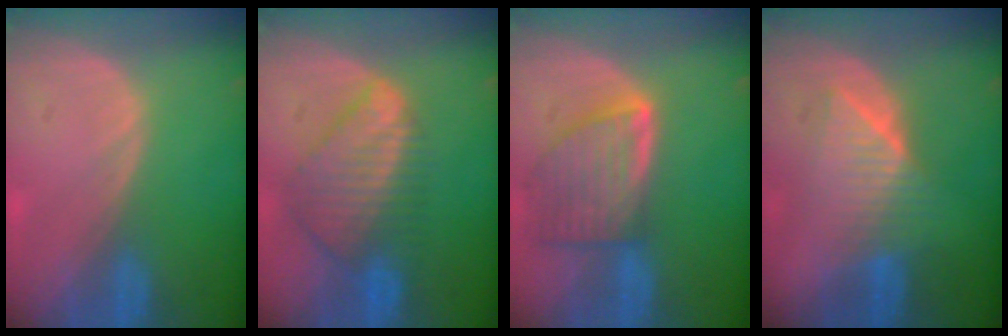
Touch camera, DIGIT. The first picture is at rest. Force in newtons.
{"total": 8.9, "press": 7.7, "slide": 4.6}
{"total": 8.0, "press": 7.2, "slide": 3.5}
{"total": 6.5, "press": 6.4, "slide": 0.9}